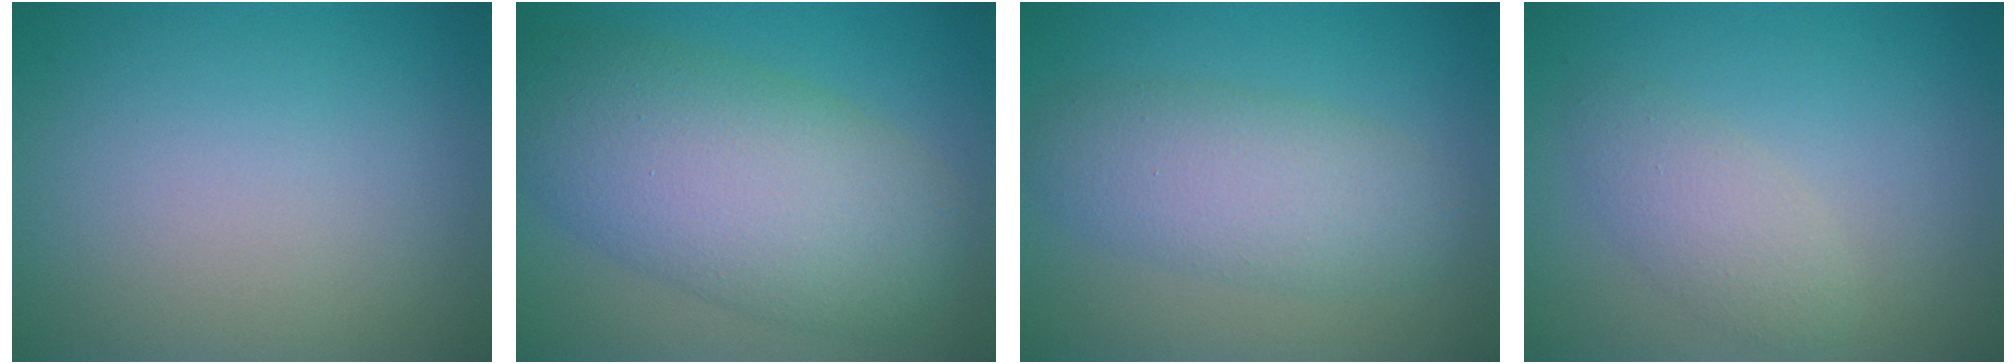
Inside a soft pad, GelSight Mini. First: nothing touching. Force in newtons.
{"total": 10.2, "press": 10.2, "slide": 0.3}
{"total": 4.8, "press": 4.8, "slide": 0.1}
{"total": 2.4, "press": 2.4, "slide": 0.1}